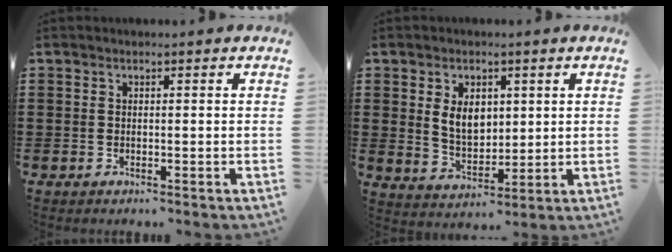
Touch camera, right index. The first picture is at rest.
{"total": 5.9, "force": [1.5, 4.0, 4.0], "torque": [-0.074, 0.008, 0.023]}